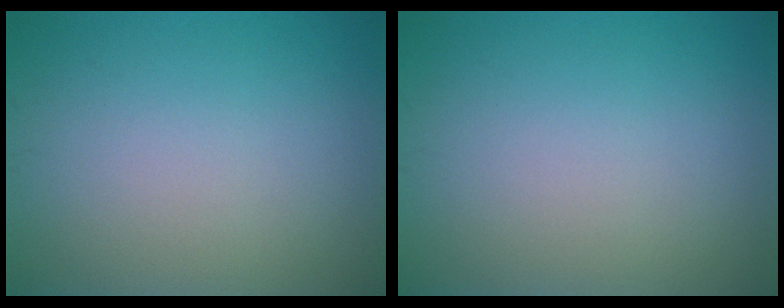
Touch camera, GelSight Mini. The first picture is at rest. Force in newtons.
{"total": 0.0}